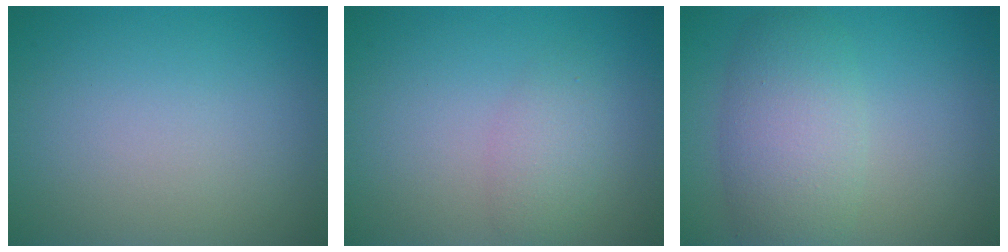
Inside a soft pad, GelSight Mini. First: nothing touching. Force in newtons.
{"total": 2.1, "press": 2.1, "slide": 0.0}
{"total": 5.4, "press": 5.4, "slide": 0.2}